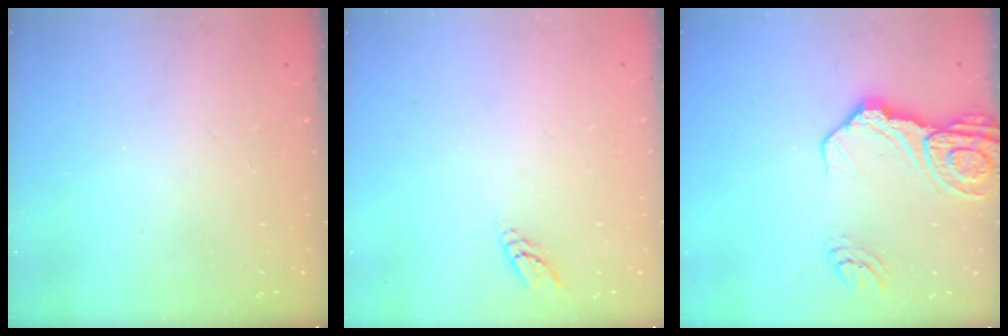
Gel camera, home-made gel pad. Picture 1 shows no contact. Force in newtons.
{"total": 4.8, "press": 4.8, "slide": 0.2}
{"total": 16.1, "press": 16.0, "slide": 1.9}